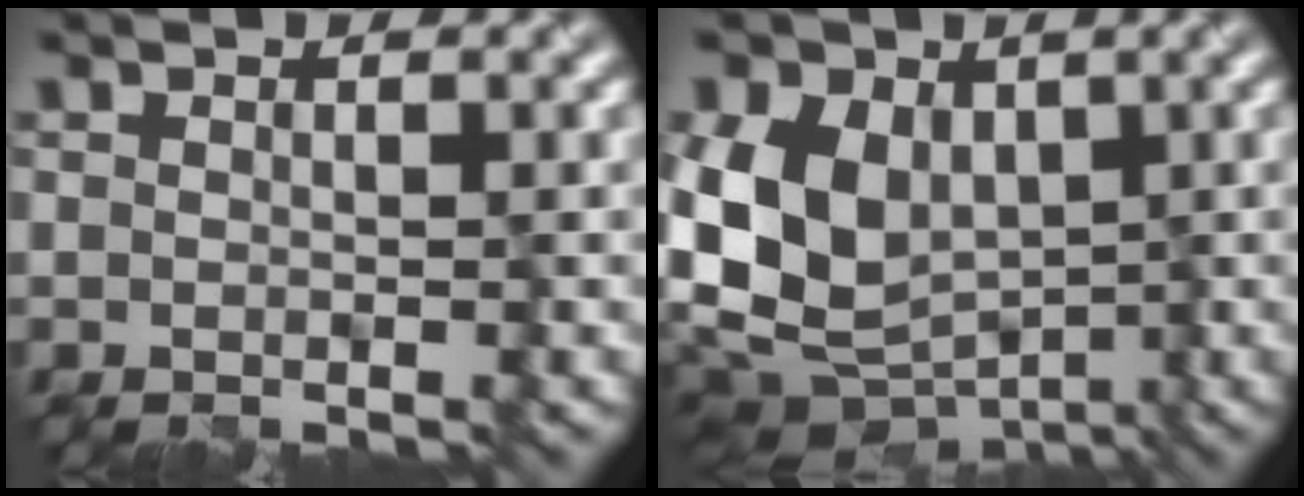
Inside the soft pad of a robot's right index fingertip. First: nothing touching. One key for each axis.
{"total": 9.9, "fx": -0.9, "fy": 7.3, "fz": 6.6, "tx": -0.113, "ty": 0.011, "tz": -0.023}